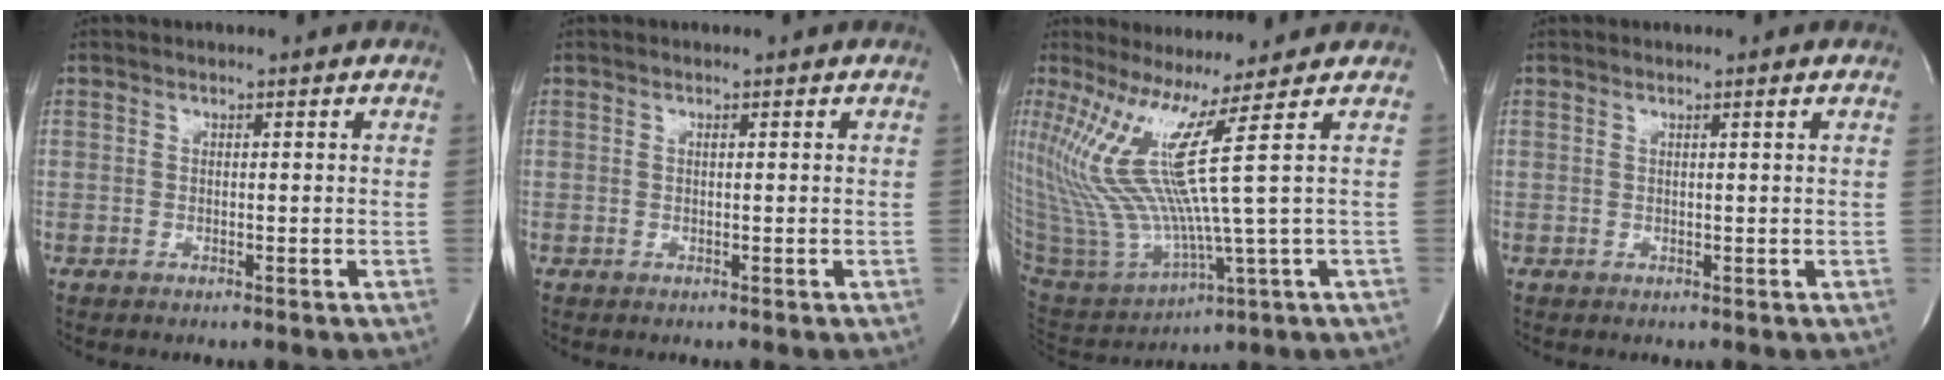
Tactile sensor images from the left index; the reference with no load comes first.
{"total": 0.0}
{"total": 13.3, "force": [6.1, -2.9, 11.4], "torque": [-0.248, -0.023, 0.125]}
{"total": 0.7, "force": [0.1, -0.4, 0.6], "torque": [-0.022, -0.009, 0.006]}